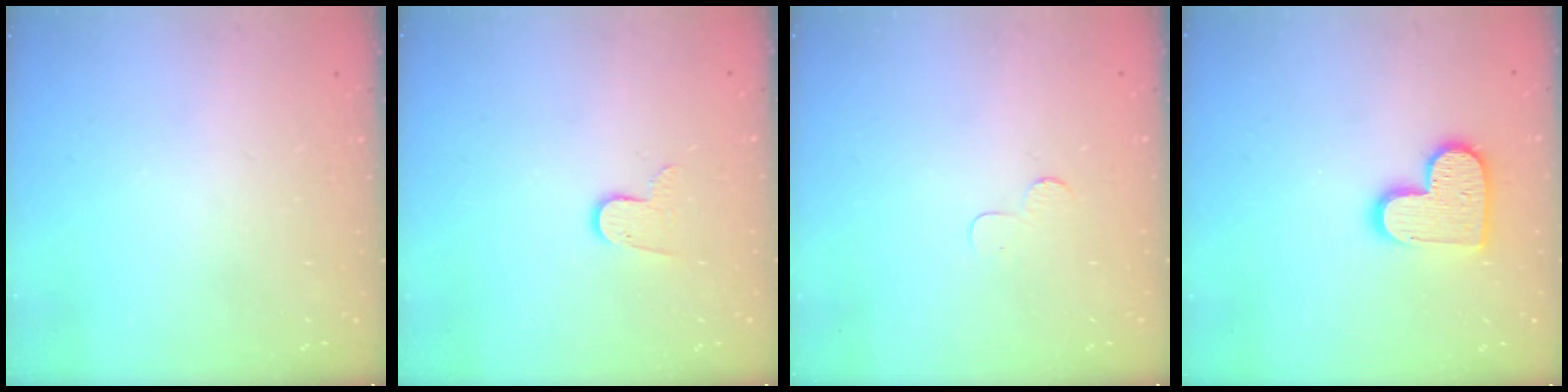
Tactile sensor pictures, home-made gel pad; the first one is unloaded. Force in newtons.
{"total": 7.2, "press": 7.2, "slide": 0.5}
{"total": 3.7, "press": 3.7, "slide": 0.4}
{"total": 12.5, "press": 12.5, "slide": 0.7}